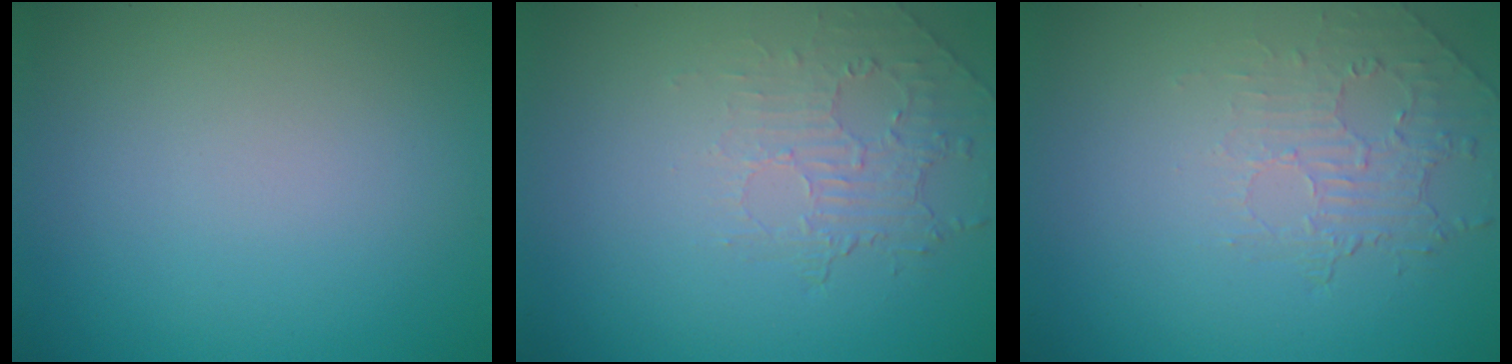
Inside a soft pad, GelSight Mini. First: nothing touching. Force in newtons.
{"total": 2.0, "press": 0.8, "slide": 1.8}
{"total": 2.0, "press": 0.8, "slide": 1.8}